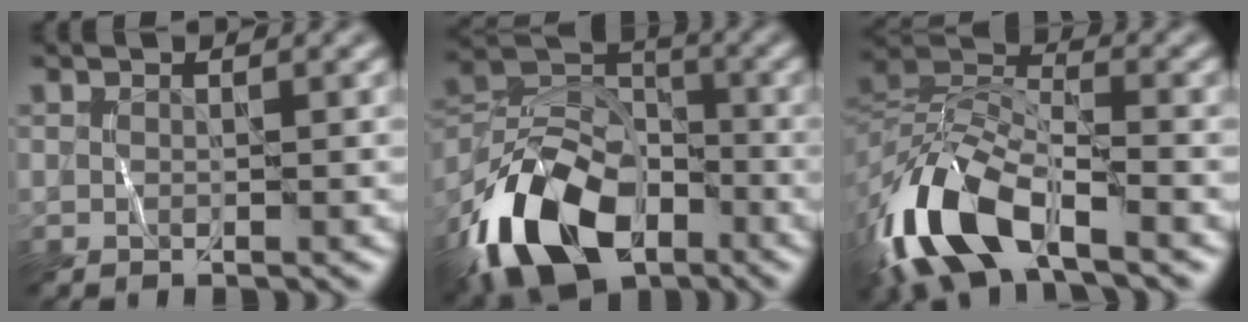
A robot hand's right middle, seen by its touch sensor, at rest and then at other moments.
{"total": 12.7, "force": [-6.9, 7.7, 7.4], "torque": [-0.147, -0.004, -0.139]}
{"total": 9.7, "force": [-5.5, 4.4, 6.7], "torque": [-0.141, 0.004, -0.118]}